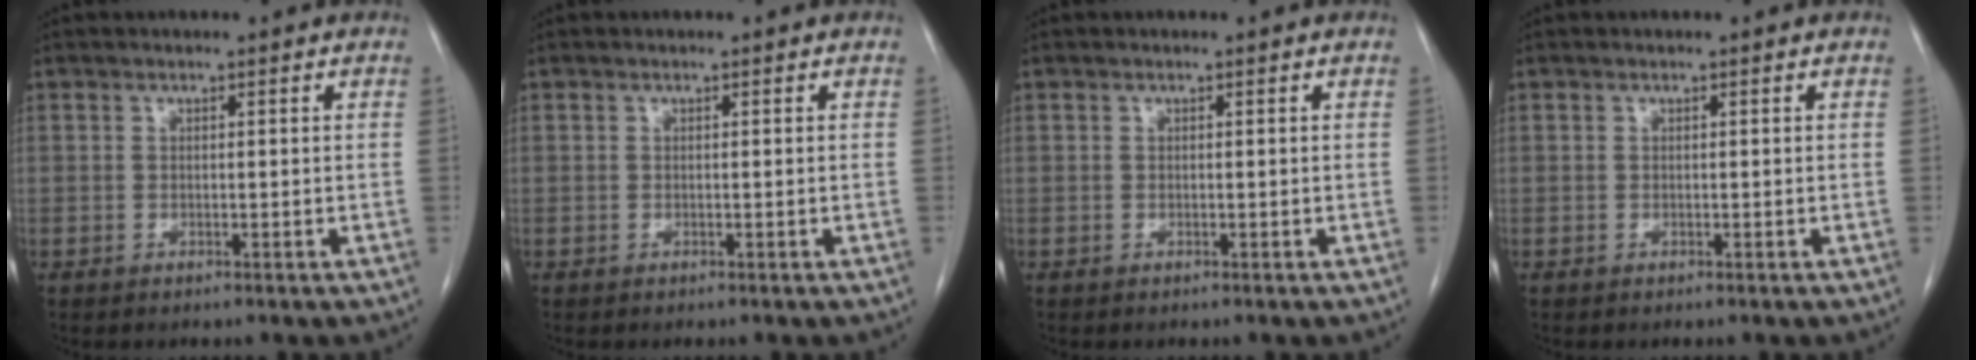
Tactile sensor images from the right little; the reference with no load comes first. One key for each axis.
{"total": 0.0}
{"total": 0.0}
{"total": 0.0}